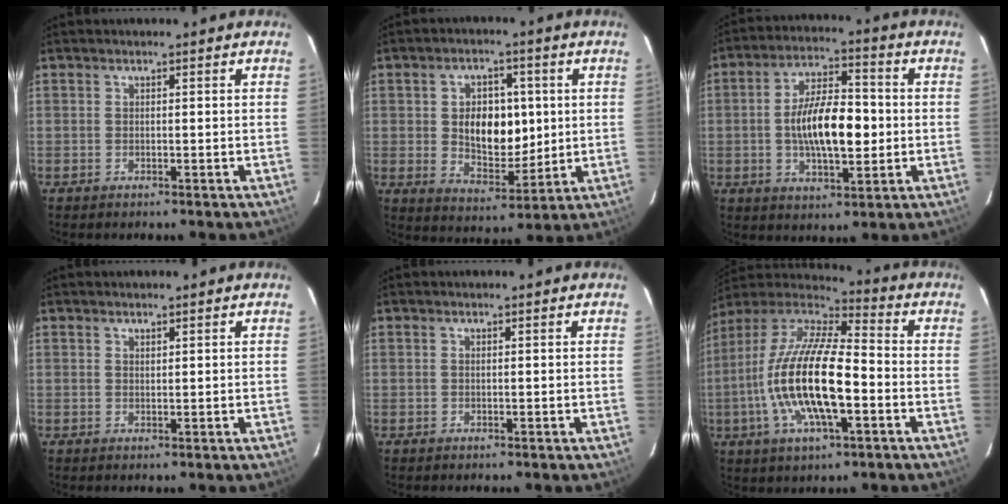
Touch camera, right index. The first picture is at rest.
{"total": 11.0, "force": [1.3, 7.1, 8.3], "torque": [-0.145, 0.004, 0.033]}
{"total": 13.3, "force": [-1.0, 5.5, 12.1], "torque": [-0.218, 0.008, -0.014]}
{"total": 0.8, "force": [0.7, 0.3, 0.3], "torque": [-0.004, 0.001, 0.013]}
{"total": 0.0}
{"total": 20.5, "force": [-4.6, 6.5, 18.9], "torque": [-0.366, -0.013, -0.091]}